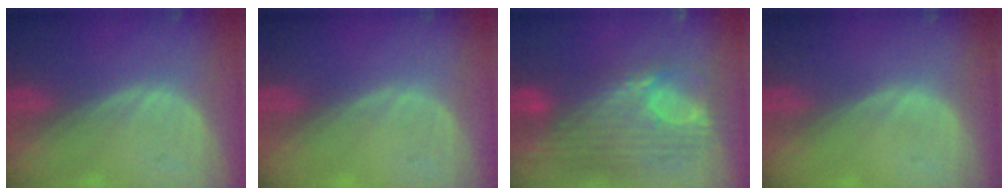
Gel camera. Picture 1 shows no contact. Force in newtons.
{"total": 0.0}
{"total": 12.2, "press": 10.3, "slide": 6.5}
{"total": 0.0}